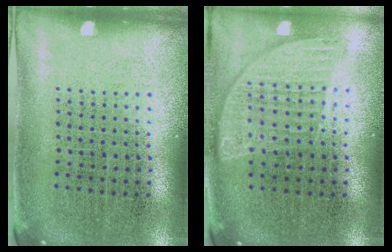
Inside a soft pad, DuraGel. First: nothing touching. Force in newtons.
{"total": 0.9, "press": 0.9, "slide": 0.2}